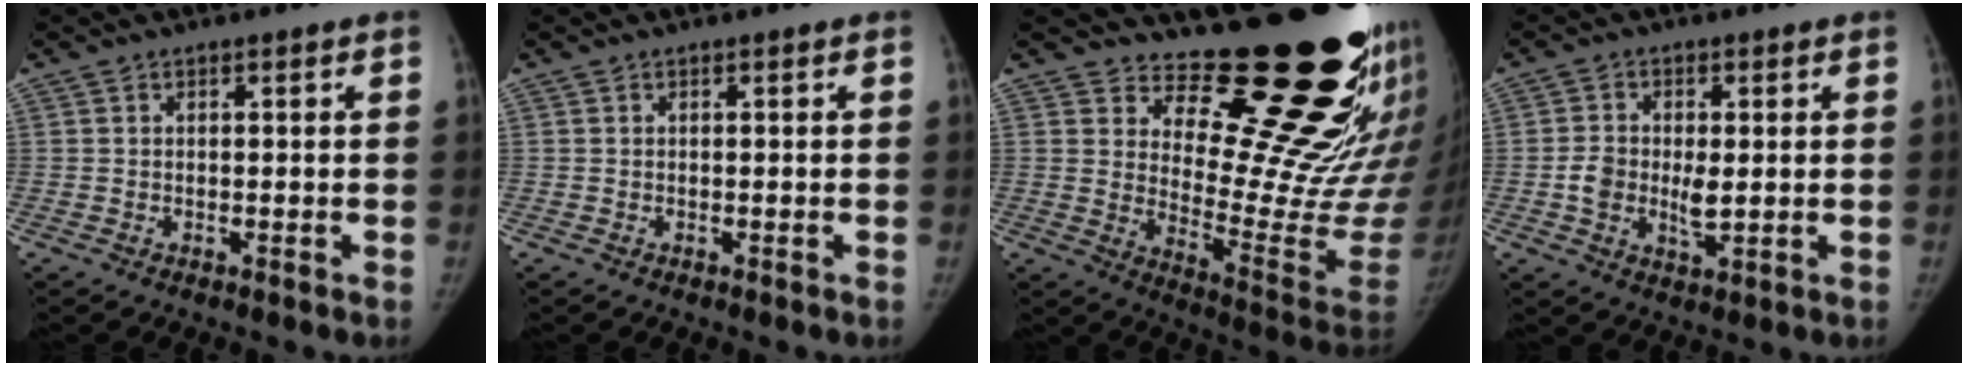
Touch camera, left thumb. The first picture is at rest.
{"total": 0.0}
{"total": 19.7, "force": [15.3, 4.7, 11.5], "torque": [-0.109, -0.168, 0.220]}
{"total": 6.8, "force": [-0.6, 4.1, 5.4], "torque": [-0.086, -0.005, -0.008]}